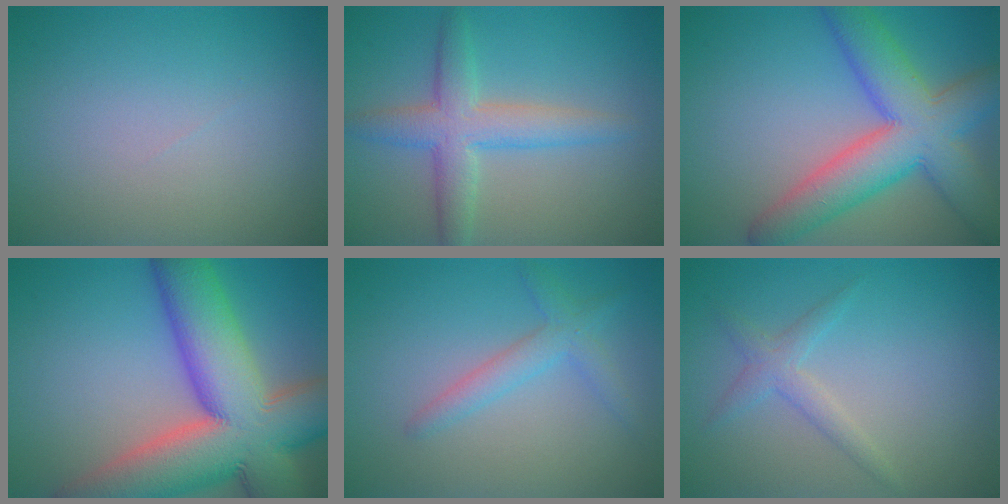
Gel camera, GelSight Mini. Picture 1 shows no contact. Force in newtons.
{"total": 4.6, "press": 4.6, "slide": 0.1}
{"total": 9.2, "press": 9.2, "slide": 0.2}
{"total": 16.2, "press": 16.1, "slide": 1.0}
{"total": 2.4, "press": 2.4, "slide": 0.2}
{"total": 2.0, "press": 2.0, "slide": 0.0}